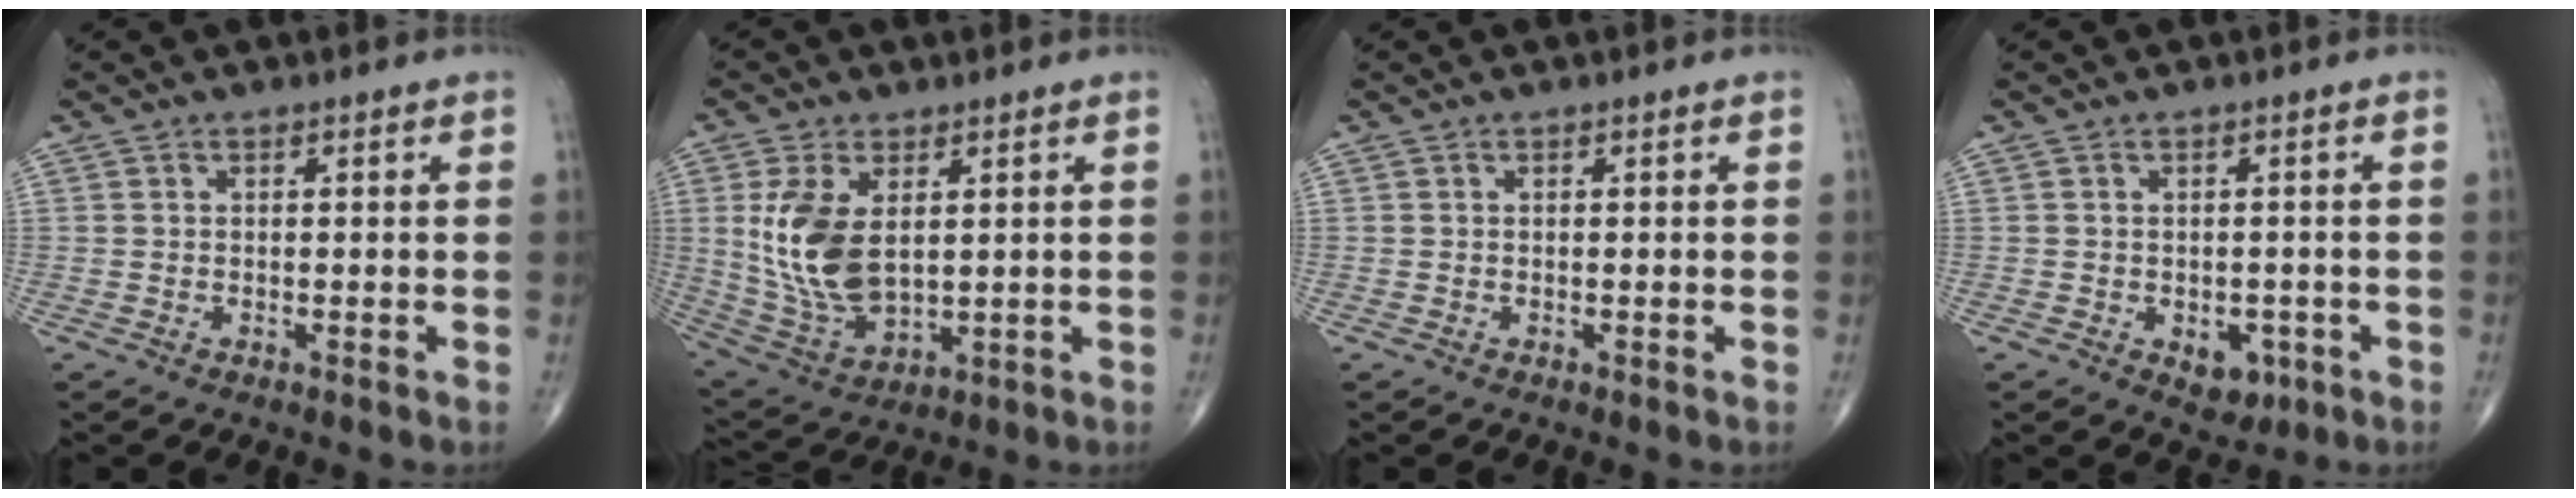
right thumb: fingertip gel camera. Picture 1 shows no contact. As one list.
[{"total": 13.3, "force": [2.4, 7.5, 10.7], "torque": [-0.212, -0.016, 0.063]}, {"total": 0.0}, {"total": 4.4, "force": [-1.6, 3.0, 2.8], "torque": [-0.016, 0.006, -0.013]}]